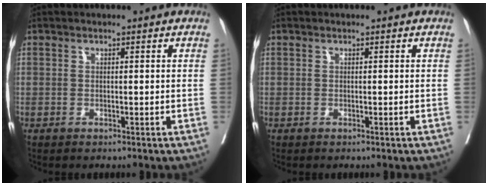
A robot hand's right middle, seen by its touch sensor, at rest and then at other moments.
{"total": 0.0}